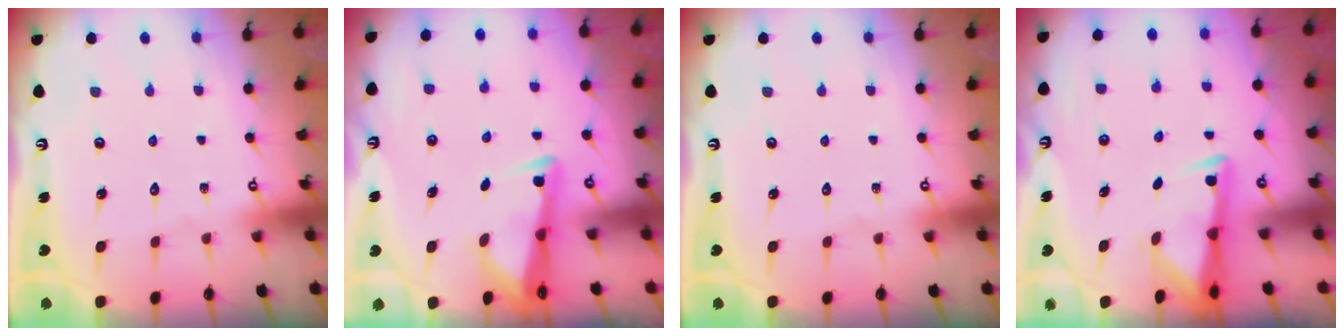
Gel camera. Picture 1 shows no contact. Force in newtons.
{"total": 3.2, "press": 3.1, "slide": 0.7}
{"total": 0.0}
{"total": 2.8, "press": 2.7, "slide": 0.5}